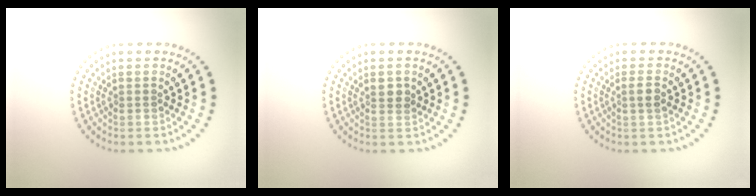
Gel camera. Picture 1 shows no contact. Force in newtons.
{"total": 1.4, "press": 1.3, "slide": 0.6}
{"total": 1.2, "press": 1.1, "slide": 0.5}